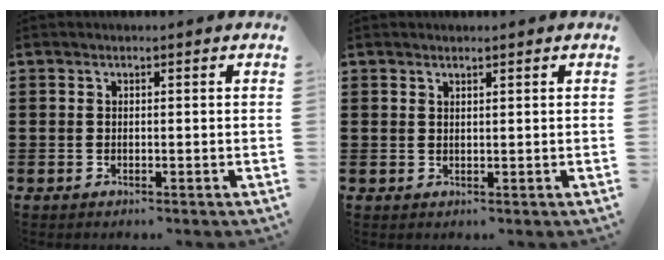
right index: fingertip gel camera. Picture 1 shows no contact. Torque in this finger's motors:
{"motor_torque": [-0.11, 0.01, -0.01, 0.01]}